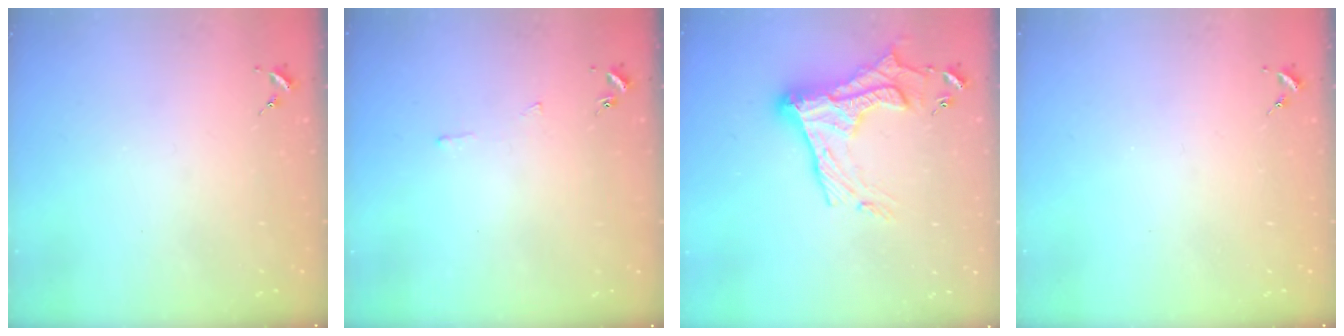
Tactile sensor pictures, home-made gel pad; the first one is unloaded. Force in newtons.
{"total": 2.5, "press": 2.5, "slide": 0.3}
{"total": 19.3, "press": 19.3, "slide": 1.3}
{"total": 0.0}